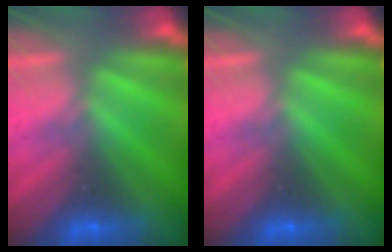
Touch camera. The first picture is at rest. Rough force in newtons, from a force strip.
{"total": 0.0}